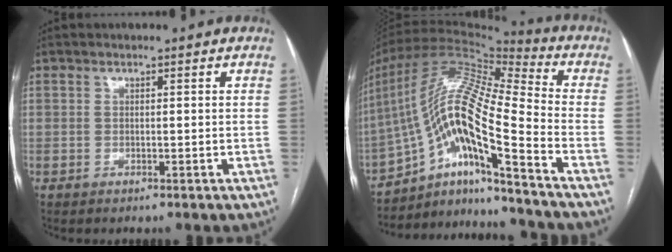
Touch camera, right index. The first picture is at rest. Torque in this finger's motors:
{"motor_torque": [0.88, -0.31, 0.63, 0.21]}